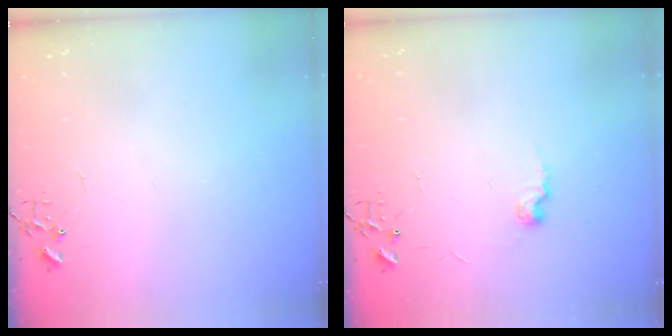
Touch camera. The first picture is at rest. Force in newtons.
{"total": 6.0, "press": 6.0, "slide": 0.5}